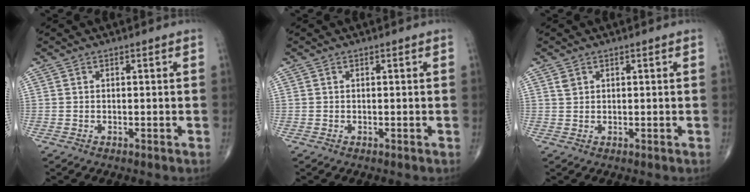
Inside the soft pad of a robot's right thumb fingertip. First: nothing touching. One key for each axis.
{"total": 0.0}
{"total": 1.3, "fx": 0.7, "fy": 1.0, "fz": 0.5, "tx": -0.005, "ty": 0.001, "tz": 0.015}